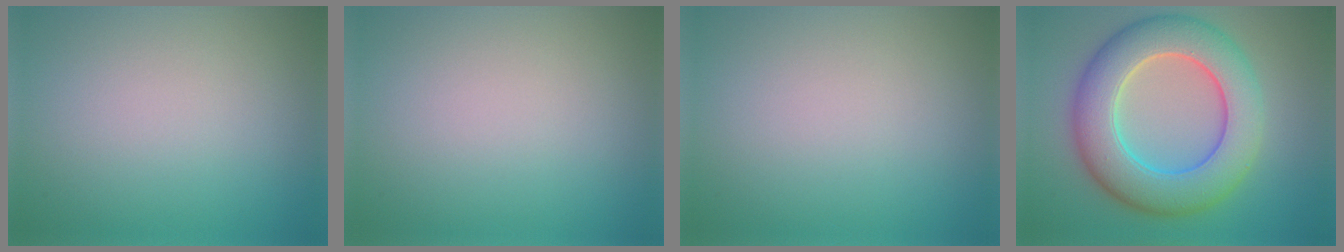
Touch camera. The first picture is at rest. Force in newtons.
{"total": 0.0}
{"total": 0.0}
{"total": 9.7, "press": 9.7, "slide": 0.1}